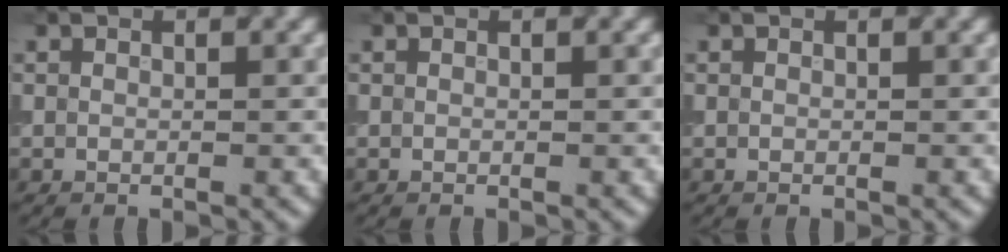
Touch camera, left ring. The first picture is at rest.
{"total": 0.0}
{"total": 0.0}